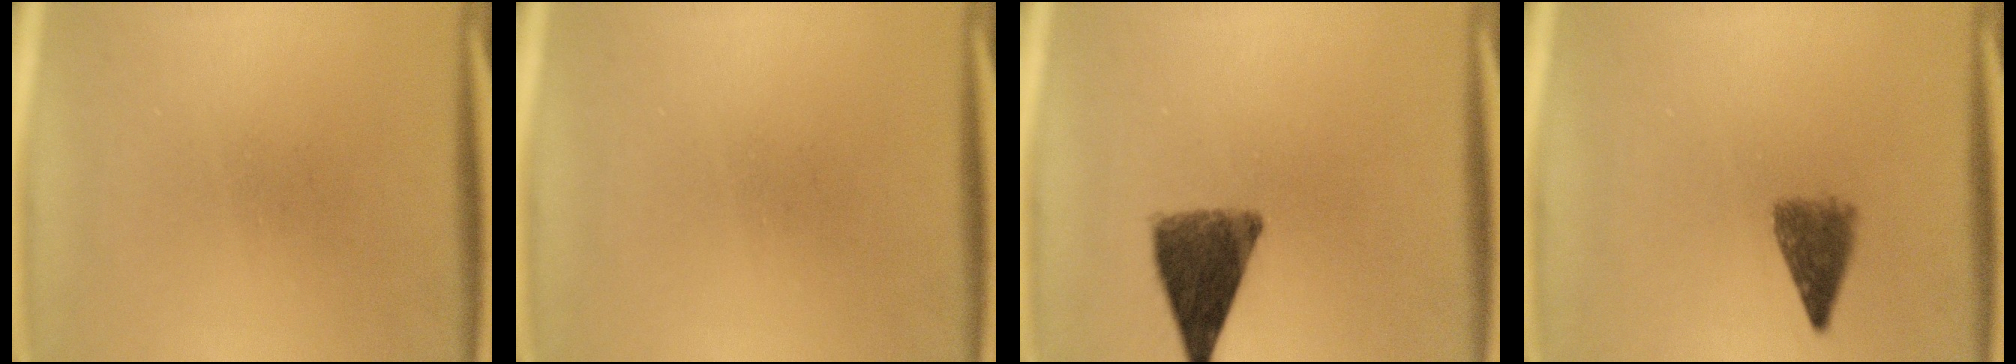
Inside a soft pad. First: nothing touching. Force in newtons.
{"total": 0.0}
{"total": 9.3}
{"total": 3.9}